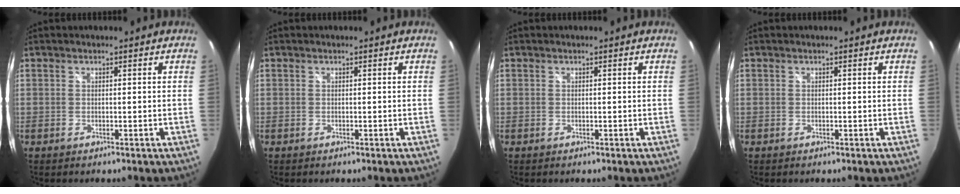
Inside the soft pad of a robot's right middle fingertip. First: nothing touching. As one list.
[{"total": 0.0}, {"total": 0.0}, {"total": 0.0}]